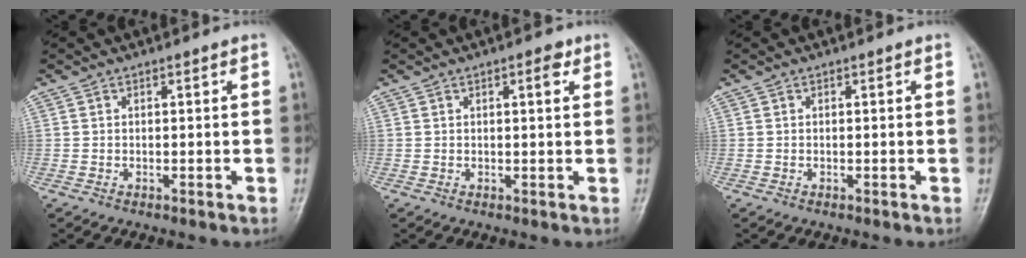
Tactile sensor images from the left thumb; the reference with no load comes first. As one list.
[{"total": 2.3, "force": [1.1, 0.8, 1.8], "torque": [-0.023, -0.001, 0.012]}, {"total": 0.0}]